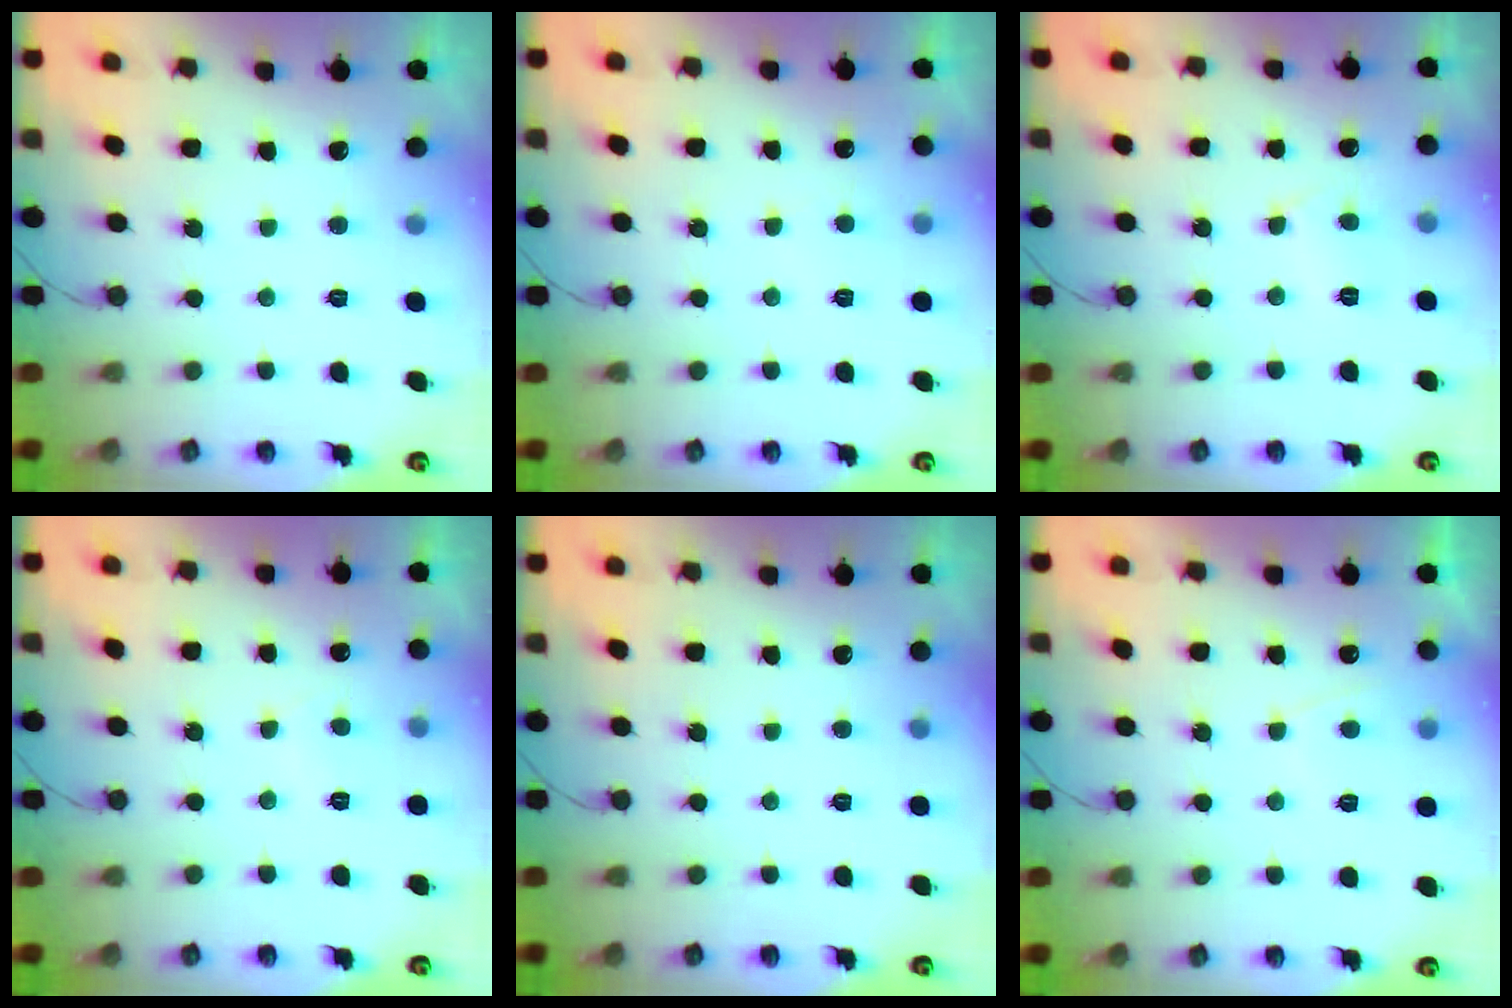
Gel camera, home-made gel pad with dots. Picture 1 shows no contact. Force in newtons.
{"total": 3.1, "press": 3.1, "slide": 0.3}
{"total": 3.8, "press": 3.7, "slide": 0.4}
{"total": 3.5, "press": 3.4, "slide": 0.6}
{"total": 0.0}
{"total": 2.1, "press": 2.0, "slide": 0.6}